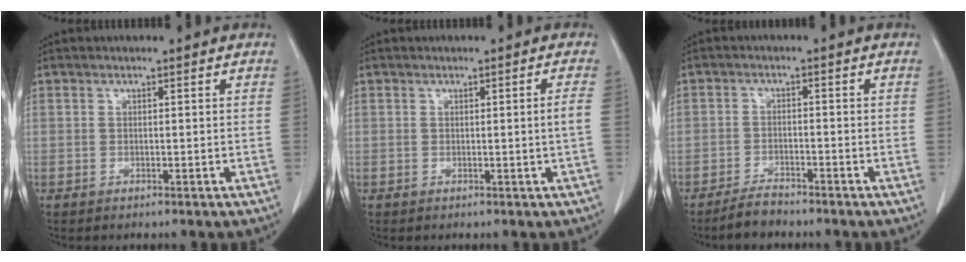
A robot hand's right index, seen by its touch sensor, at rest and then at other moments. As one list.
[{"total": 1.6, "force": [-0.2, -0.5, 1.5], "torque": [-0.024, -0.002, 0.000]}, {"total": 3.0, "force": [-2.8, 0.8, 0.8], "torque": [-0.017, -0.004, -0.051]}]